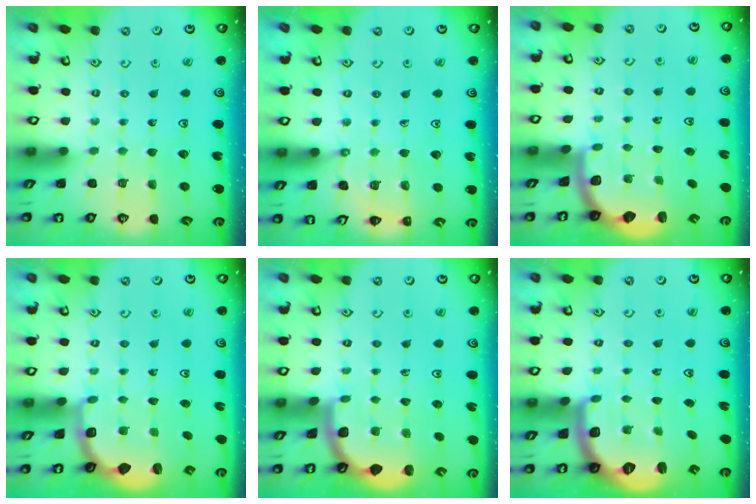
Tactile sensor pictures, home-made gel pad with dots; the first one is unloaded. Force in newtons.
{"total": 8.2, "press": 7.9, "slide": 2.1}
{"total": 2.2, "press": 2.1, "slide": 0.7}
{"total": 2.7, "press": 2.1, "slide": 1.7}
{"total": 2.2, "press": 2.2, "slide": 0.1}
{"total": 1.9, "press": 1.8, "slide": 0.5}